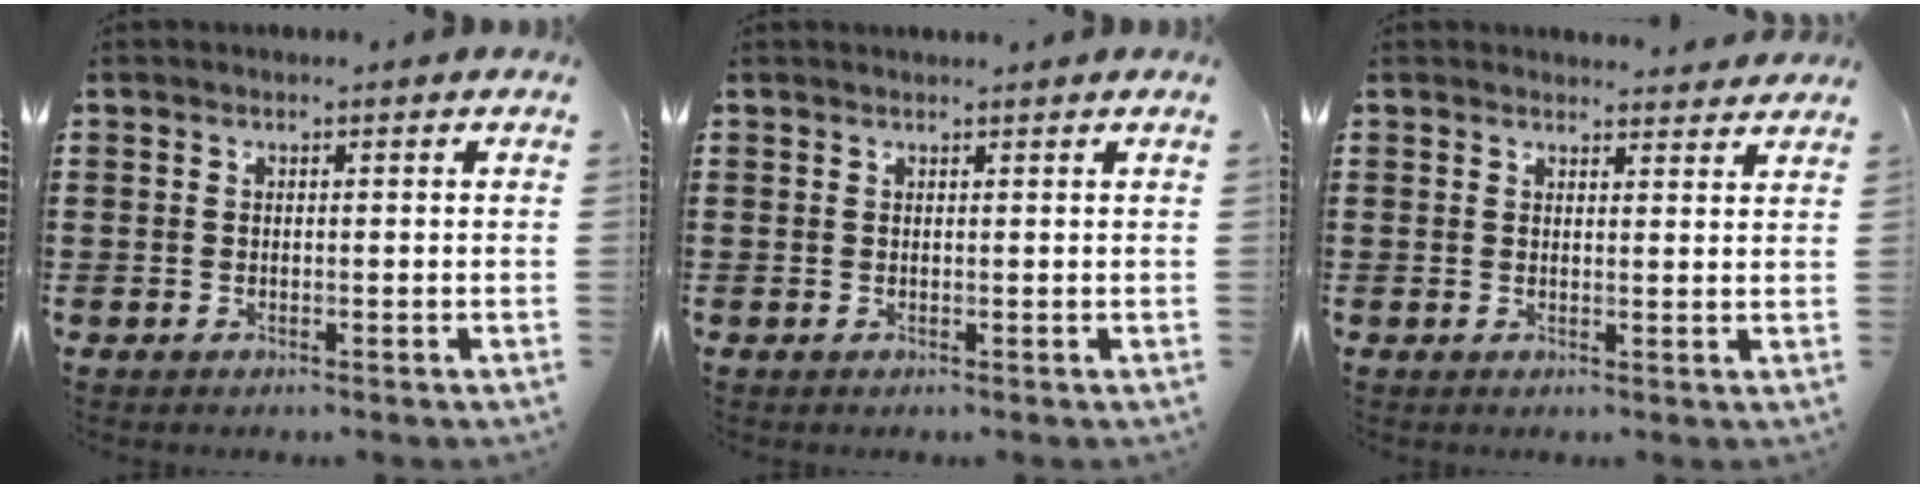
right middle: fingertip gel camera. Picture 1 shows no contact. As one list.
[{"total": 0.7, "force": [0.6, -0.1, 0.0], "torque": [-0.002, -0.002, 0.012]}, {"total": 2.1, "force": [2.1, 0.3, 0.0], "torque": [0.003, -0.004, 0.039]}]